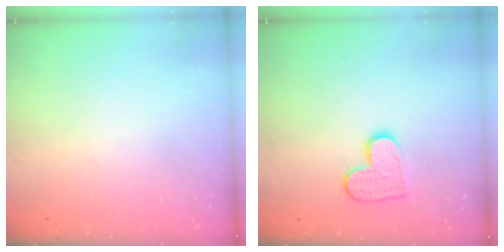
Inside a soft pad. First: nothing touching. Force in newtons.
{"total": 9.9, "press": 9.9, "slide": 0.3}